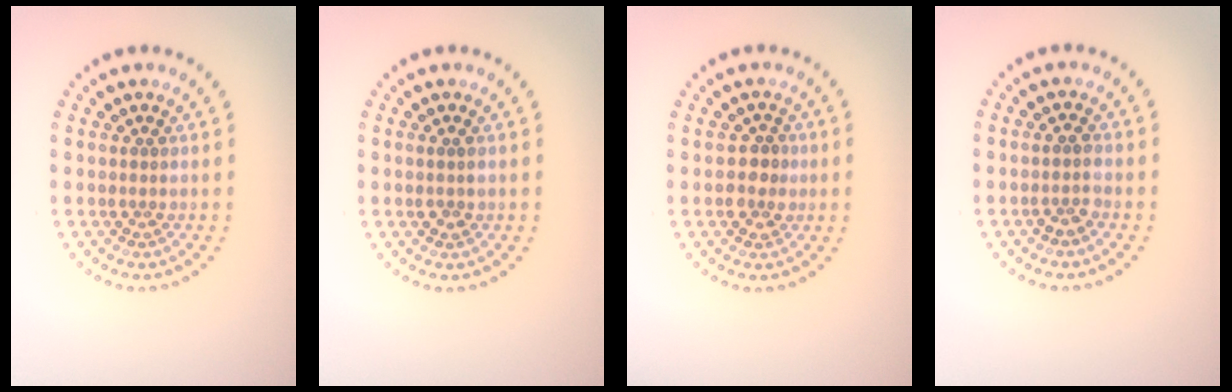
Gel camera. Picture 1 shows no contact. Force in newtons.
{"total": 1.0, "press": 0.9, "slide": 0.4}
{"total": 2.1, "press": 2.0, "slide": 0.4}
{"total": 1.3, "press": 1.3, "slide": 0.4}